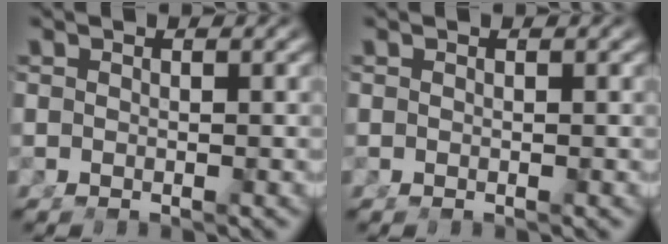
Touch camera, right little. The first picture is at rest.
{"total": 0.0}